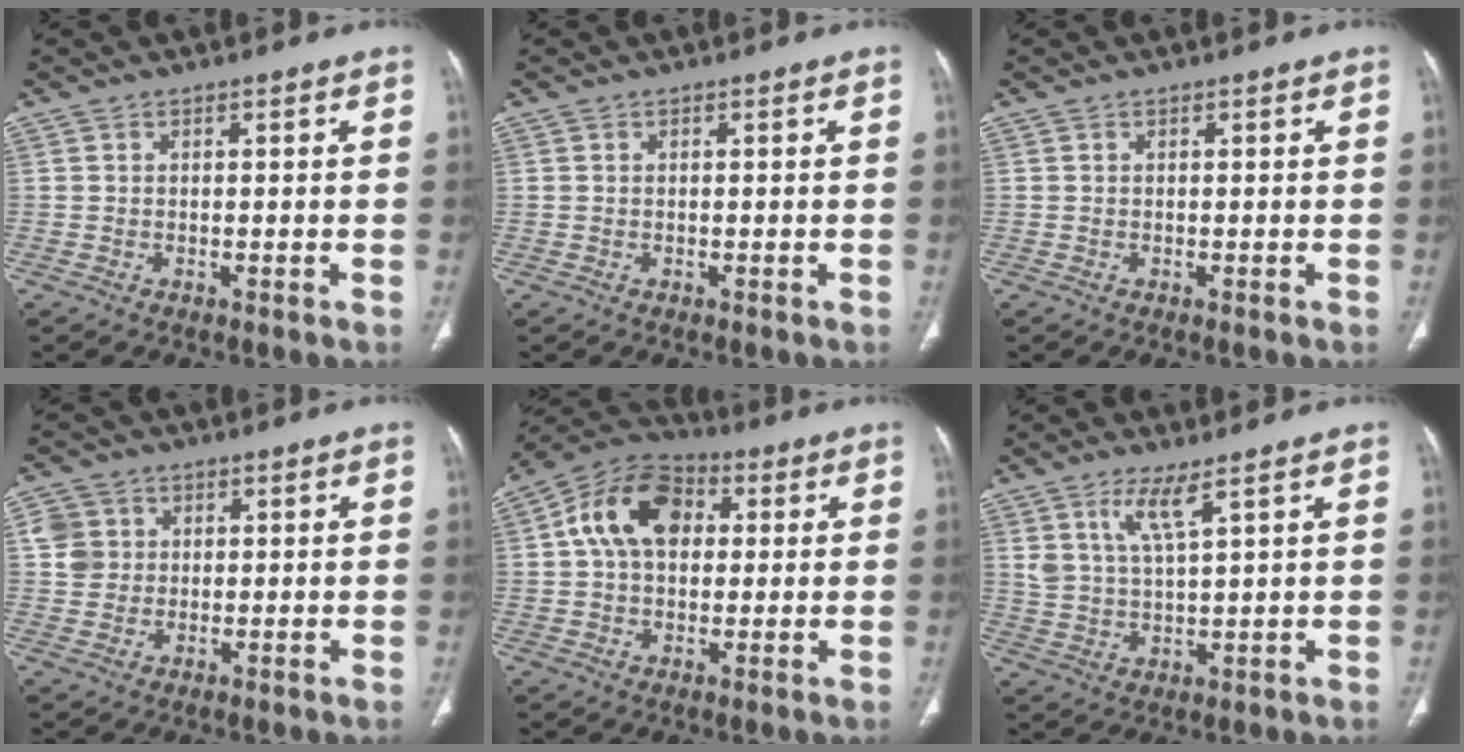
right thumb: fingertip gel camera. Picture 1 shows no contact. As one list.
[{"total": 0.0}, {"total": 0.0}, {"total": 4.7, "force": [1.0, 4.4, 1.1], "torque": [0.000, 0.002, 0.018]}, {"total": 13.7, "force": [2.8, 9.4, 9.5], "torque": [-0.148, 0.023, 0.036]}, {"total": 5.6, "force": [3.6, 0.9, 4.3], "torque": [-0.092, -0.027, 0.080]}]